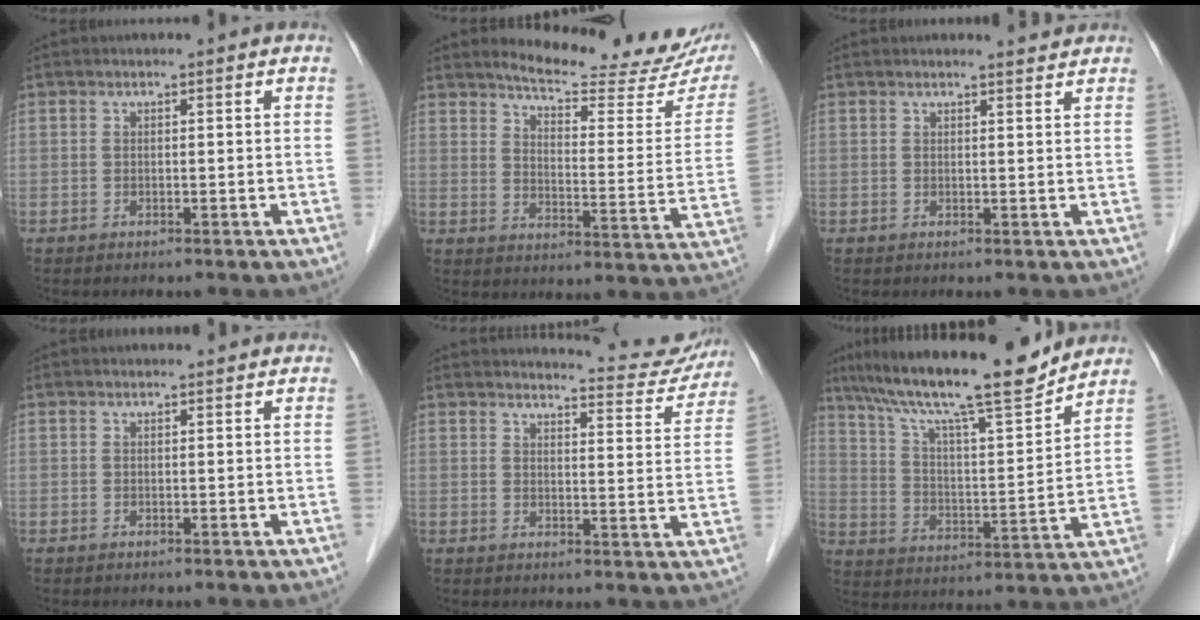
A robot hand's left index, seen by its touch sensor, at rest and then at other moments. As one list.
[{"total": 19.3, "force": [17.2, 3.0, 8.3], "torque": [-0.107, -0.062, 0.208]}, {"total": 1.6, "force": [1.6, -0.1, -0.1], "torque": [-0.008, -0.005, 0.022]}, {"total": 3.2, "force": [3.1, 0.5, 0.7], "torque": [-0.011, 0.023, 0.037]}, {"total": 12.7, "force": [12.4, 1.7, 1.8], "torque": [-0.006, -0.042, 0.129]}, {"total": 19.2, "force": [16.2, 1.3, 10.3], "torque": [-0.176, 0.010, 0.265]}]